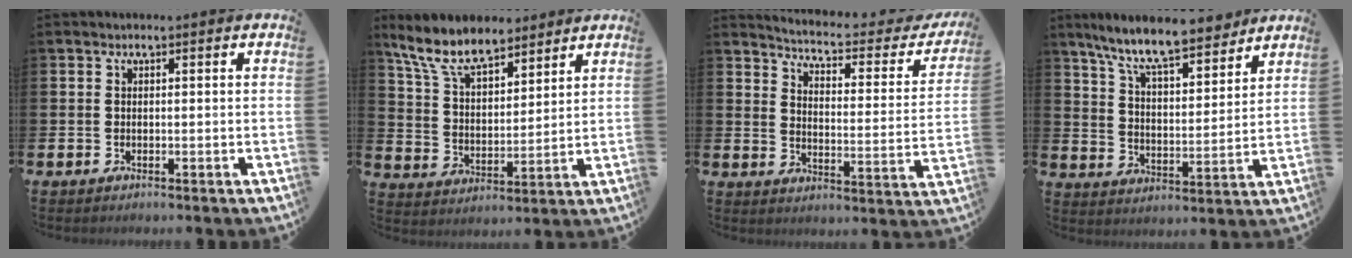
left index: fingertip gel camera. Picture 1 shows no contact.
{"total": 9.1, "force": [7.8, 3.1, 3.6], "torque": [-0.105, -0.028, 0.143]}
{"total": 4.8, "force": [4.4, 0.7, 1.6], "torque": [-0.050, -0.037, 0.065]}
{"total": 10.2, "force": [9.1, 1.8, 4.2], "torque": [-0.102, -0.054, 0.160]}